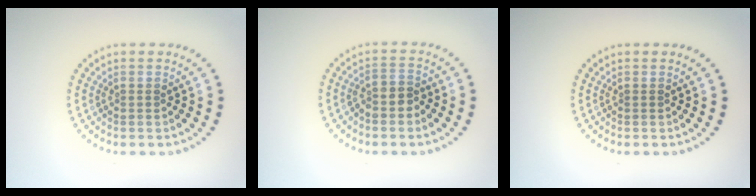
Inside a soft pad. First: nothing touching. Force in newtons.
{"total": 2.2, "press": 1.9, "slide": 1.2}
{"total": 0.0}